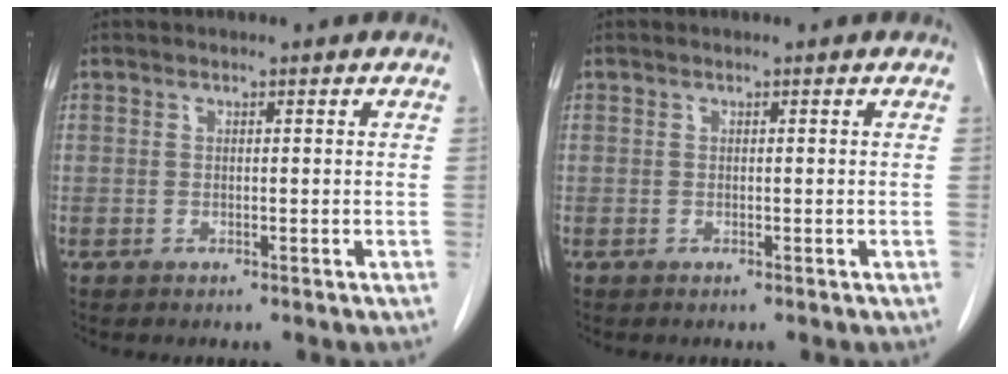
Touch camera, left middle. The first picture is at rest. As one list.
[{"total": 0.0}]